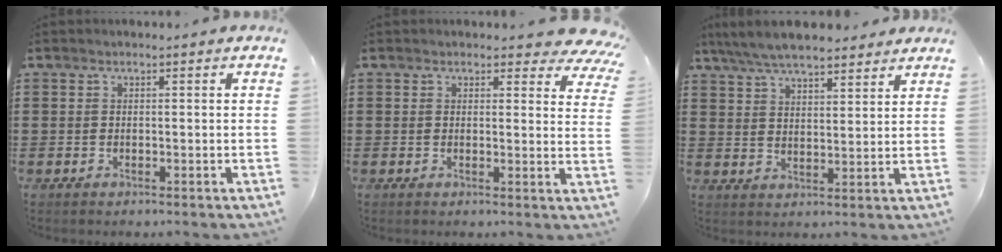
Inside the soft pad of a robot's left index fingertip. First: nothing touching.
{"total": 3.3, "force": [2.9, 1.0, 1.4], "torque": [-0.021, -0.011, 0.049]}
{"total": 6.6, "force": [6.0, 1.3, 2.4], "torque": [-0.065, -0.012, 0.113]}